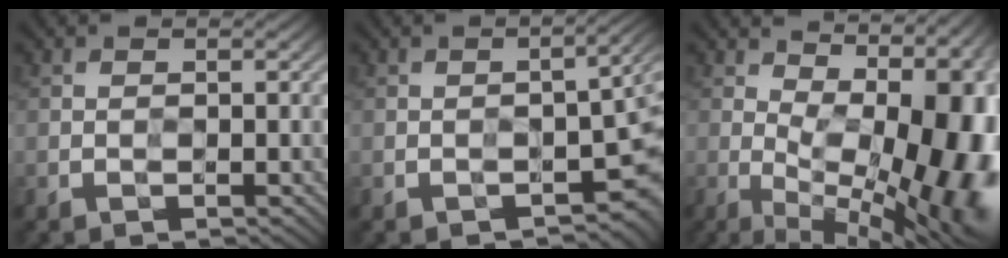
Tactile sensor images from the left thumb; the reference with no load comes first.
{"total": 5.9, "force": [-3.0, 2.2, 4.6], "torque": [-0.053, -0.007, -0.037]}
{"total": 19.7, "force": [1.1, 8.7, 17.7], "torque": [-0.186, 0.001, 0.038]}